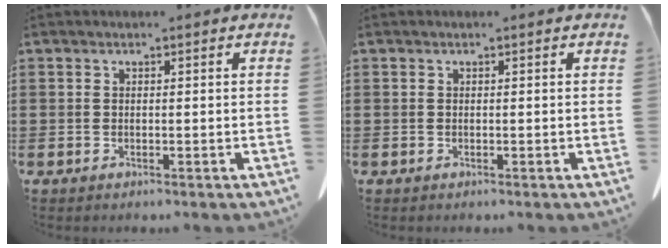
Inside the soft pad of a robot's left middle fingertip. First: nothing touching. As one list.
[{"total": 0.0}]